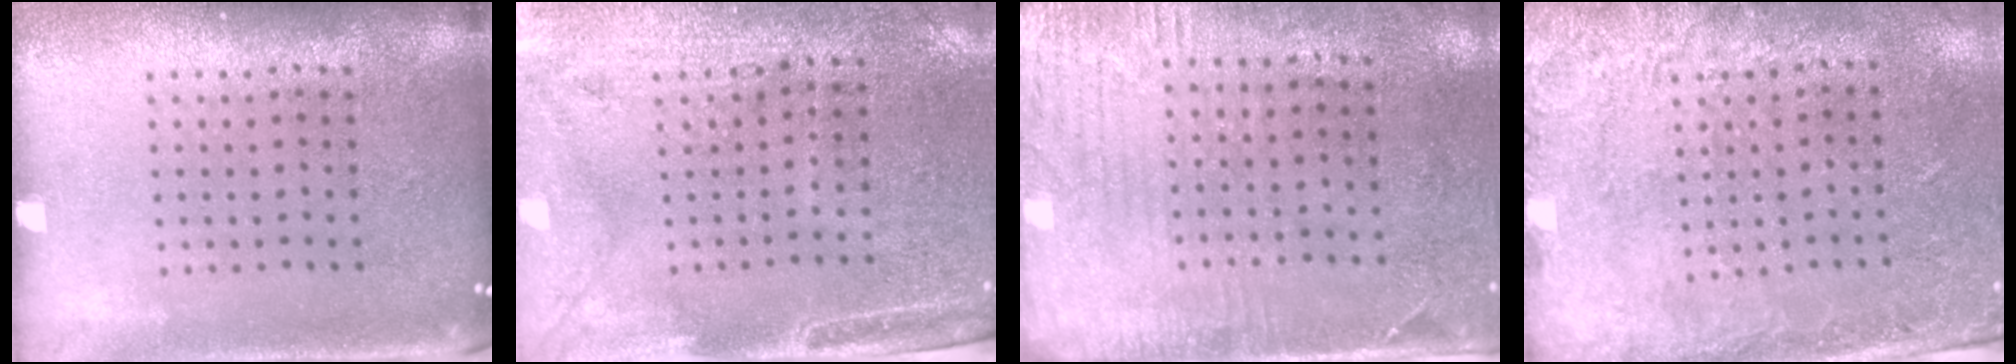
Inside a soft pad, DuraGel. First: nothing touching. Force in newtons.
{"total": 3.0, "press": 2.5, "slide": 1.5}
{"total": 2.9, "press": 2.3, "slide": 1.7}
{"total": 2.7, "press": 1.9, "slide": 1.9}